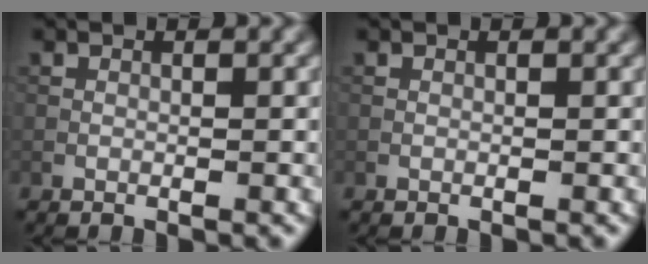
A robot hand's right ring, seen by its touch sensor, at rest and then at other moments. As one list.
[{"total": 0.0}]